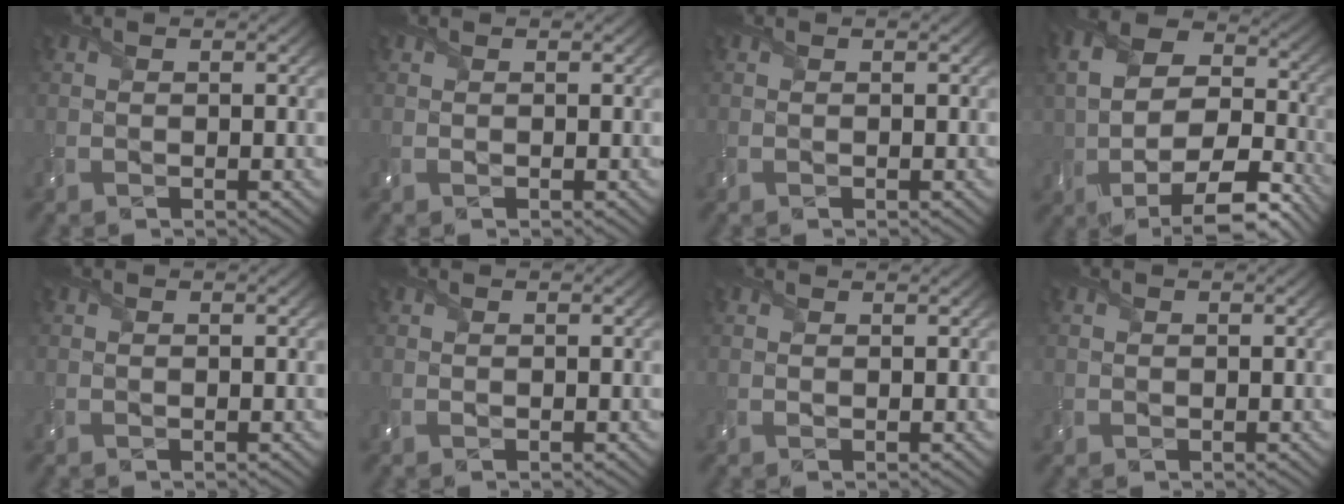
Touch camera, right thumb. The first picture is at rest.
{"total": 0.7, "force": [0.1, 0.4, 0.6], "torque": [-0.017, 0.000, 0.000]}
{"total": 0.0}
{"total": 13.1, "force": [-4.5, 7.8, 9.5], "torque": [-0.184, -0.034, -0.075]}
{"total": 0.0}
{"total": 0.0}
{"total": 1.0, "force": [0.8, 0.4, 0.4], "torque": [-0.019, 0.000, 0.013]}
{"total": 0.7, "force": [0.1, 0.7, 0.0], "torque": [-0.001, -0.005, 0.001]}